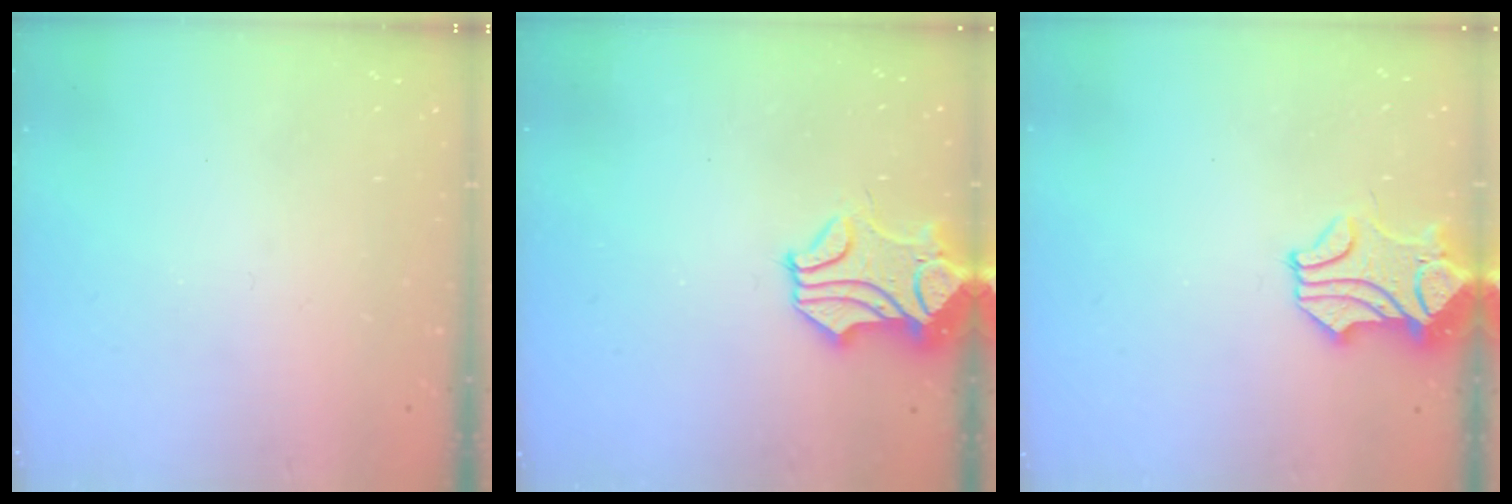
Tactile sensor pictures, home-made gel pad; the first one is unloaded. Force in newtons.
{"total": 1.4, "press": 0.6, "slide": 1.3}
{"total": 0.8, "press": 0.1, "slide": 0.8}